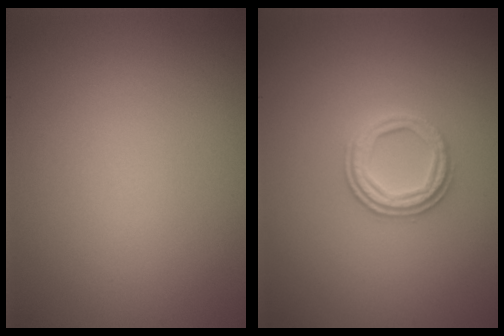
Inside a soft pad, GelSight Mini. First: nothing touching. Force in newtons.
{"total": 2.9, "press": 2.7, "slide": 1.0}